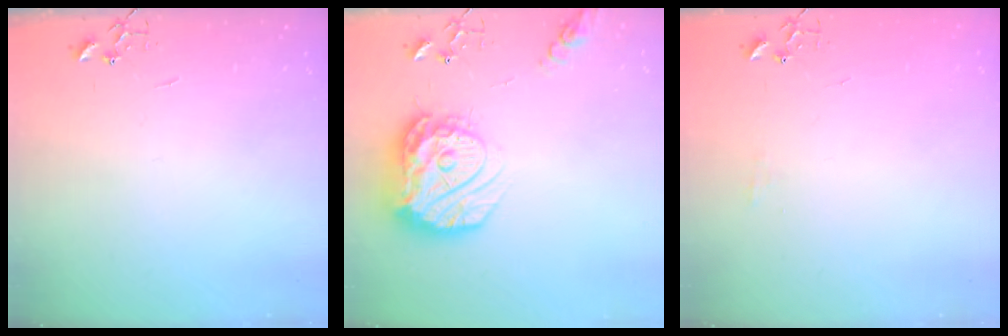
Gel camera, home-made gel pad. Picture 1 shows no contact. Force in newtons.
{"total": 18.2, "press": 18.1, "slide": 1.7}
{"total": 4.5, "press": 4.4, "slide": 0.7}